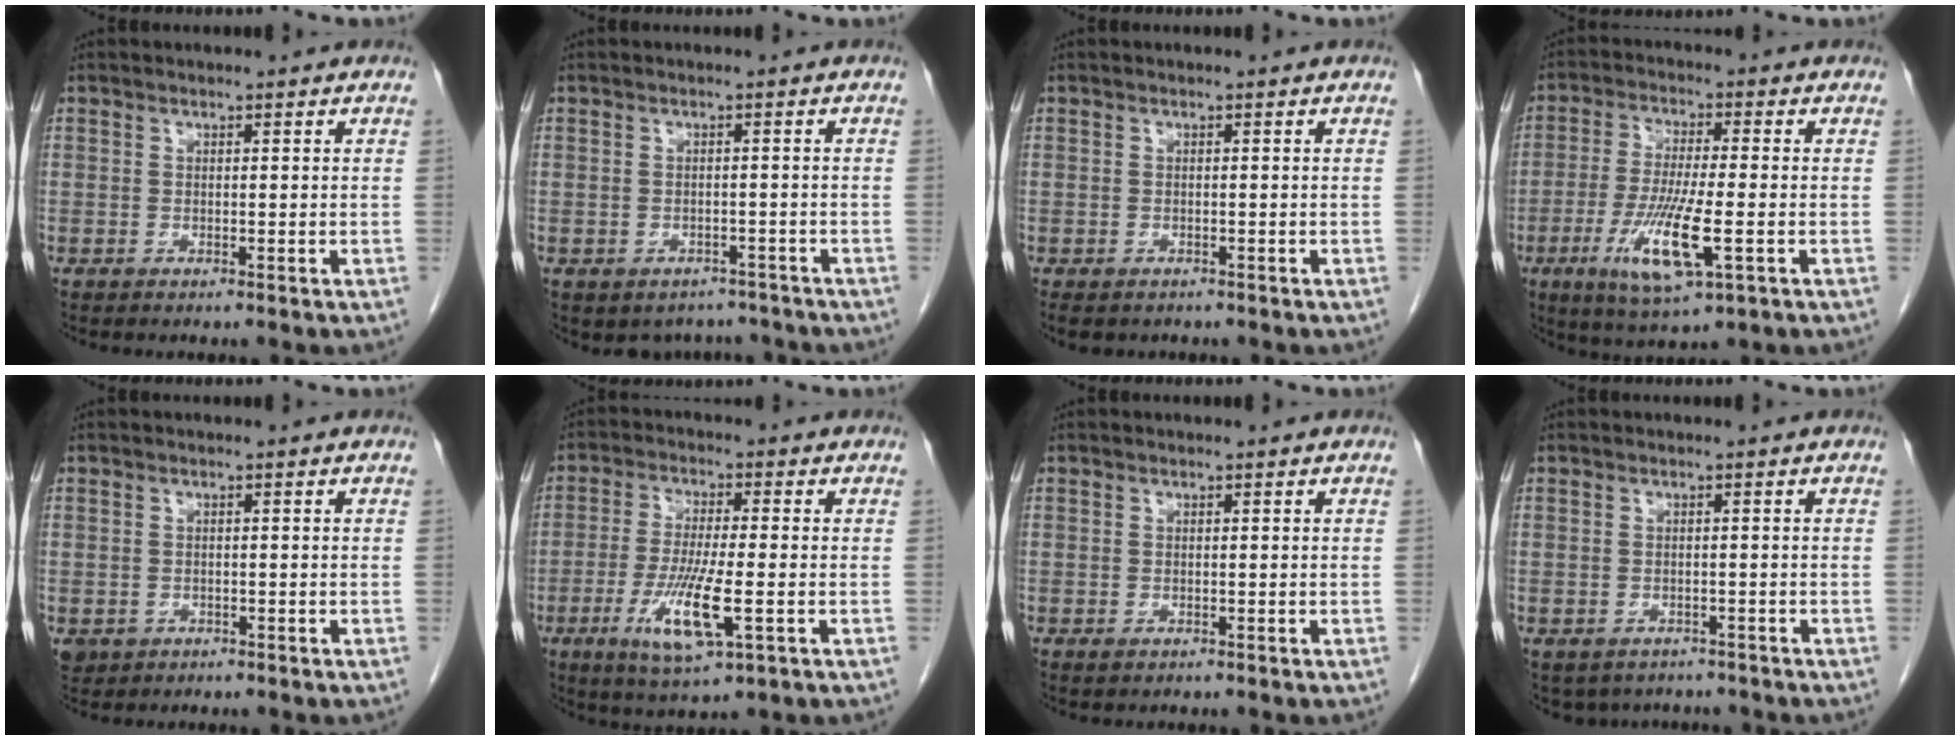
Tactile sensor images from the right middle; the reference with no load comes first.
{"total": 5.2, "force": [-4.2, 3.0, 0.1], "torque": [0.010, 0.014, -0.050]}
{"total": 3.7, "force": [-2.9, 2.0, 1.1], "torque": [-0.014, -0.003, -0.038]}
{"total": 10.6, "force": [-3.3, 1.3, 10.0], "torque": [-0.201, -0.022, -0.058]}
{"total": 3.0, "force": [-1.2, 2.7, 0.7], "torque": [-0.015, 0.000, -0.014]}
{"total": 9.5, "force": [-2.9, 1.2, 9.0], "torque": [-0.180, -0.021, -0.051]}
{"total": 0.8, "force": [-0.2, 0.5, 0.6], "torque": [-0.012, -0.003, 0.002]}
{"total": 5.1, "force": [-4.1, 2.9, 0.7], "torque": [0.001, 0.005, -0.050]}